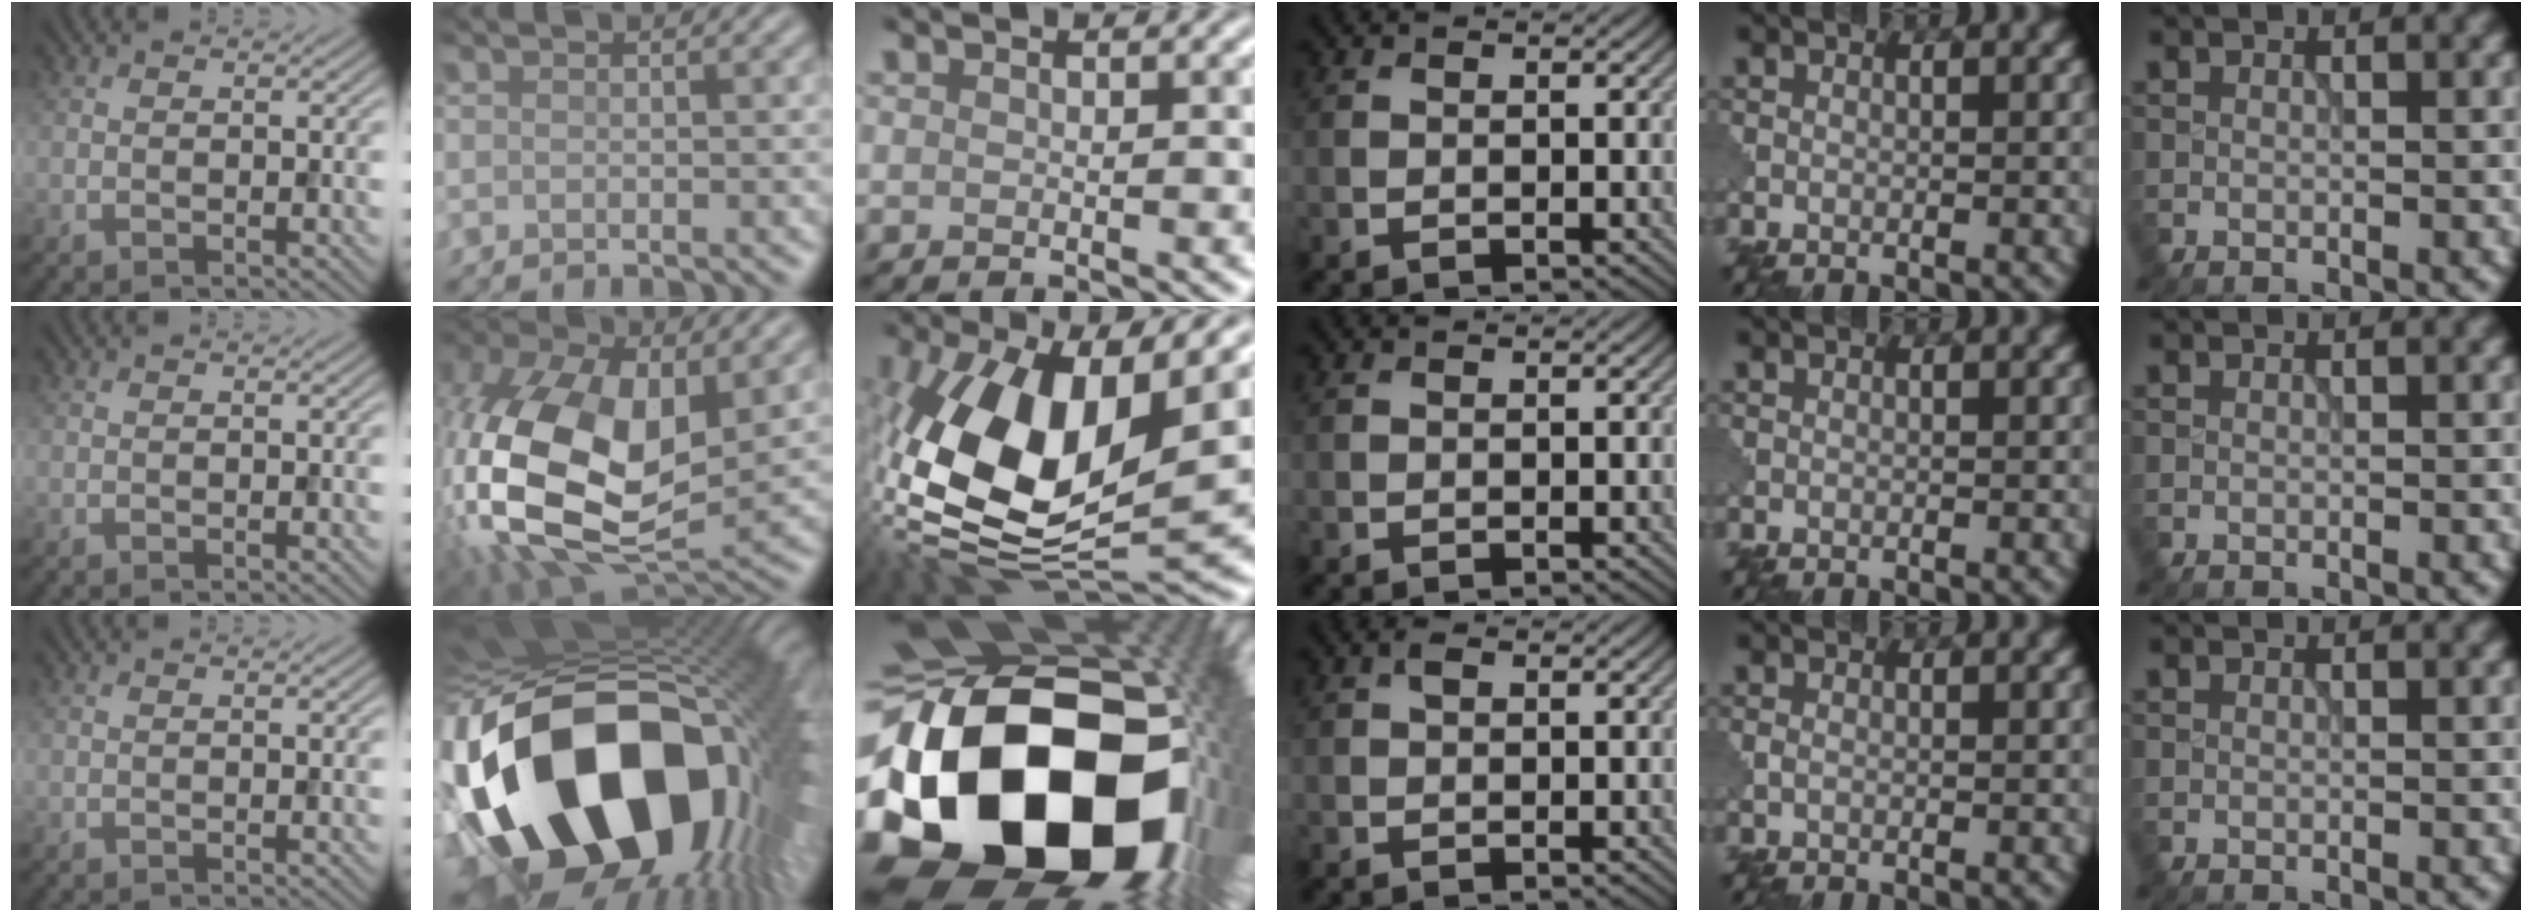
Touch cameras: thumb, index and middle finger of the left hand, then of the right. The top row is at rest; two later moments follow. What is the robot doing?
{"motion": "disassemble", "object": "puzzle pieces"}